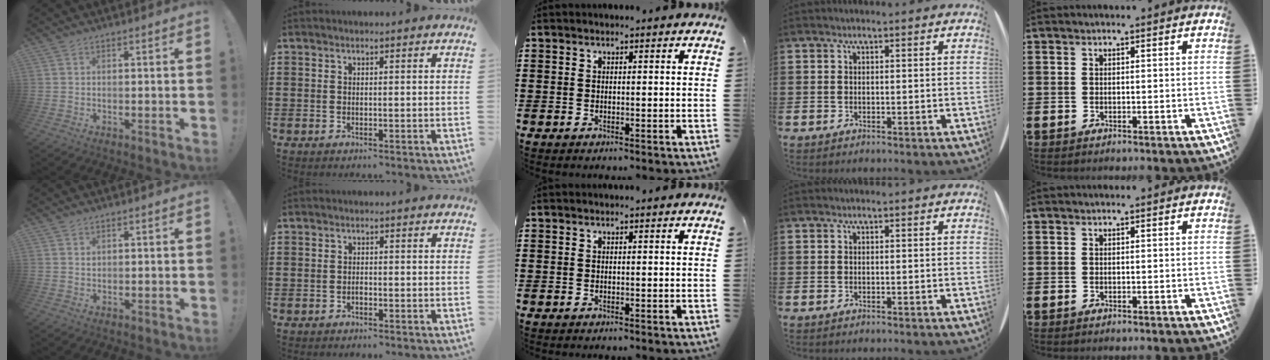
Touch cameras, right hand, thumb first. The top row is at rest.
{"thumb": {"total": 1.0, "force": [0.7, 0.6, 0.2], "torque": [0.003, -0.004, 0.012]}, "index": {"total": 0.8, "force": [-0.5, 0.6, 0.4], "torque": [-0.008, 0.000, -0.010]}}